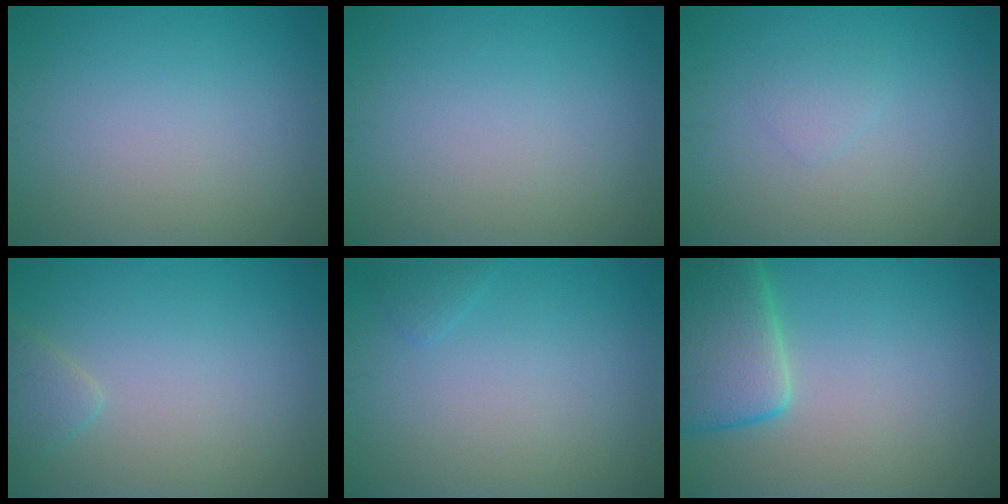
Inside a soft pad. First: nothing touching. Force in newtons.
{"total": 0.0}
{"total": 0.9, "press": 0.9, "slide": 0.1}
{"total": 1.4, "press": 1.4, "slide": 0.1}
{"total": 0.7, "press": 0.7, "slide": 0.1}
{"total": 6.6, "press": 6.6, "slide": 0.5}